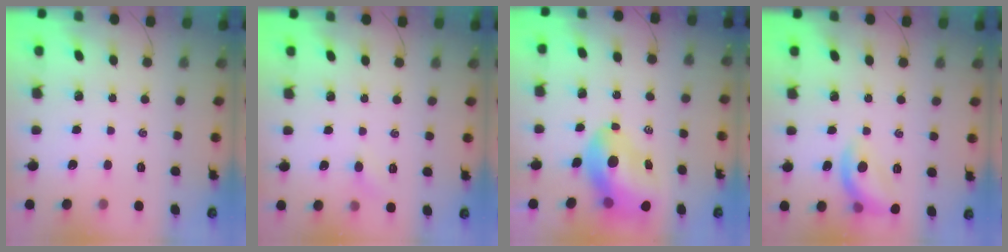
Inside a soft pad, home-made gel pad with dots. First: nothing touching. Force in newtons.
{"total": 3.9, "press": 3.7, "slide": 1.0}
{"total": 13.1, "press": 12.6, "slide": 3.6}
{"total": 10.9, "press": 10.9, "slide": 0.5}